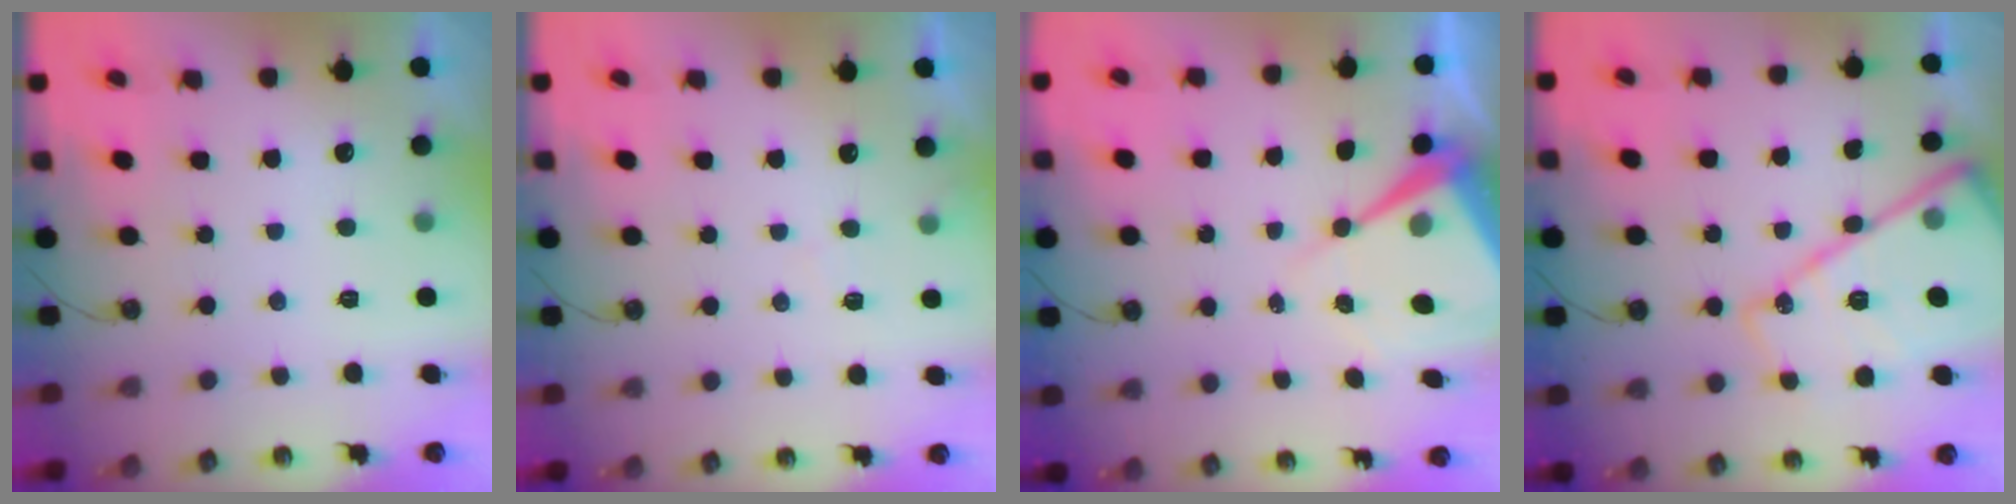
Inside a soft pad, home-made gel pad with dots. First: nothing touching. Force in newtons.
{"total": 4.5, "press": 4.4, "slide": 0.6}
{"total": 10.4, "press": 10.3, "slide": 0.9}
{"total": 20.9, "press": 20.8, "slide": 2.0}